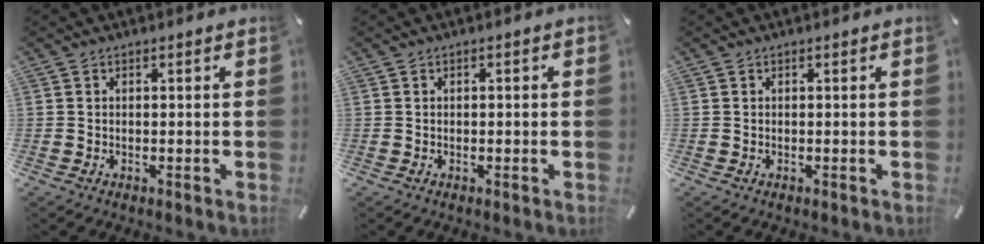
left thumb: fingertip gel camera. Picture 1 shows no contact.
{"total": 0.5, "force": [0.0, 0.2, 0.5], "torque": [-0.009, 0.000, -0.001]}
{"total": 0.0}